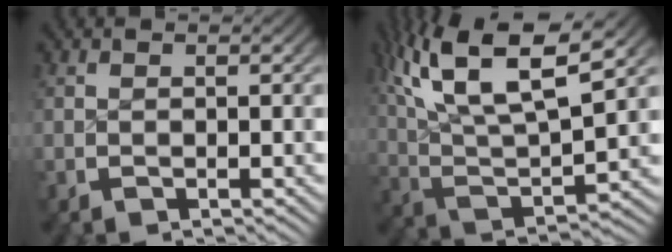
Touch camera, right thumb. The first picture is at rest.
{"total": 13.1, "force": [4.1, 7.7, 9.7], "torque": [-0.202, -0.014, 0.067]}